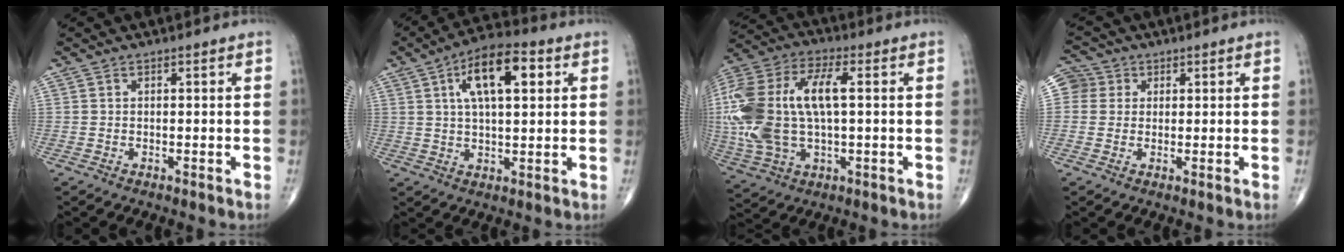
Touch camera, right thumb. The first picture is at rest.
{"total": 12.8, "force": [4.1, 5.4, 10.8], "torque": [-0.170, 0.008, 0.062]}
{"total": 23.7, "force": [1.8, 11.8, 20.5], "torque": [-0.477, 0.019, 0.033]}
{"total": 4.7, "force": [1.1, 4.5, 0.8], "torque": [0.002, 0.009, 0.017]}